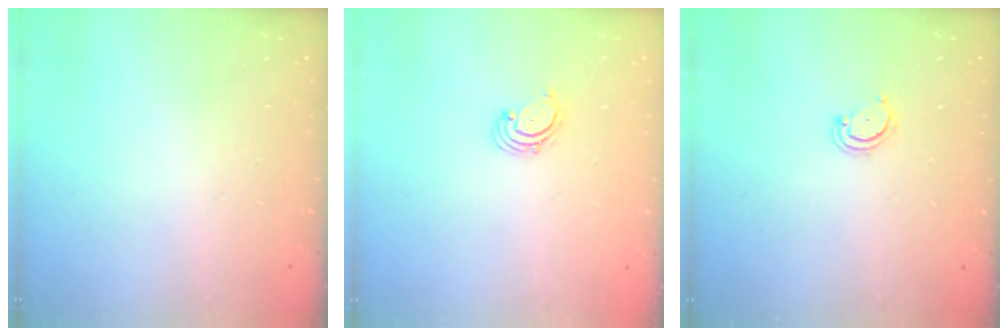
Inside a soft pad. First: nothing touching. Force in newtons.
{"total": 1.6, "press": 1.6, "slide": 0.2}
{"total": 2.6, "press": 2.6, "slide": 0.3}